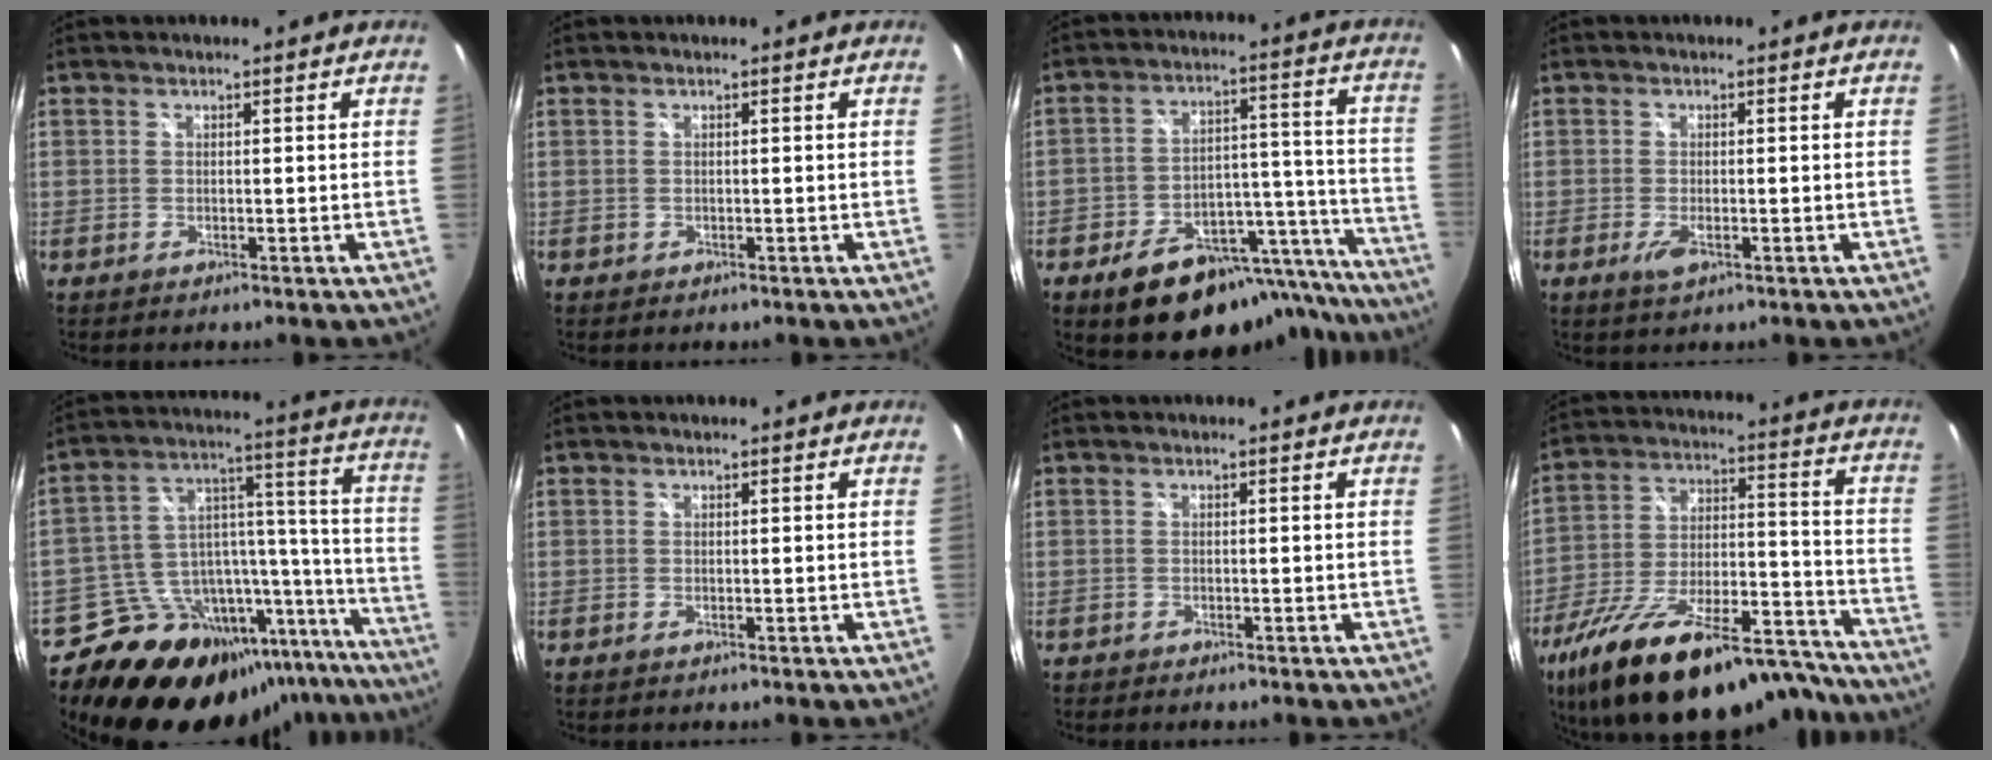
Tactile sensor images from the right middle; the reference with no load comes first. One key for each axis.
{"total": 0.0}
{"total": 22.6, "fx": -18.1, "fy": 9.7, "fz": 9.4, "tx": -0.141, "ty": 0.053, "tz": -0.227}
{"total": 2.7, "fx": -1.2, "fy": 1.2, "fz": 2.2, "tx": -0.042, "ty": -0.009, "tz": -0.019}
{"total": 23.6, "fx": -17.8, "fy": 11.1, "fz": 10.7, "tx": -0.146, "ty": 0.049, "tz": -0.259}
{"total": 0.0}
{"total": 0.7, "fx": -0.7, "fy": 0.2, "fz": 0.1, "tx": -0.006, "ty": -0.002, "tz": -0.013}
{"total": 28.9, "fx": -21.6, "fy": 10.0, "fz": 16.5, "tx": -0.290, "ty": -0.023, "tz": -0.317}